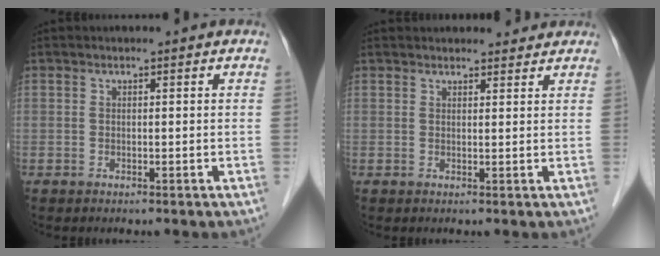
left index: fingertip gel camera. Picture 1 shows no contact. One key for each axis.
{"total": 5.3, "fx": 4.9, "fy": 1.5, "fz": 1.0, "tx": -0.004, "ty": 0.022, "tz": 0.060}